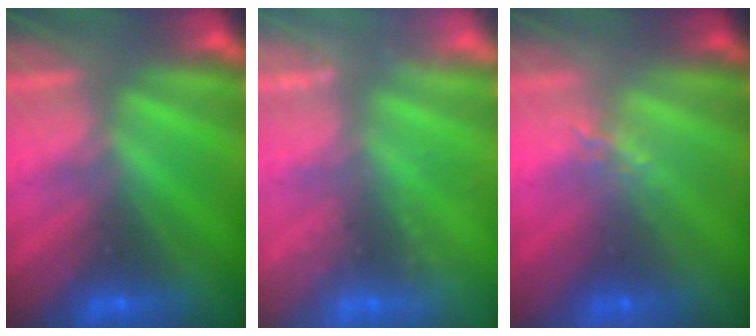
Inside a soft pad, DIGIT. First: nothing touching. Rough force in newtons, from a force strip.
{"total": 2.4}
{"total": 1.3}